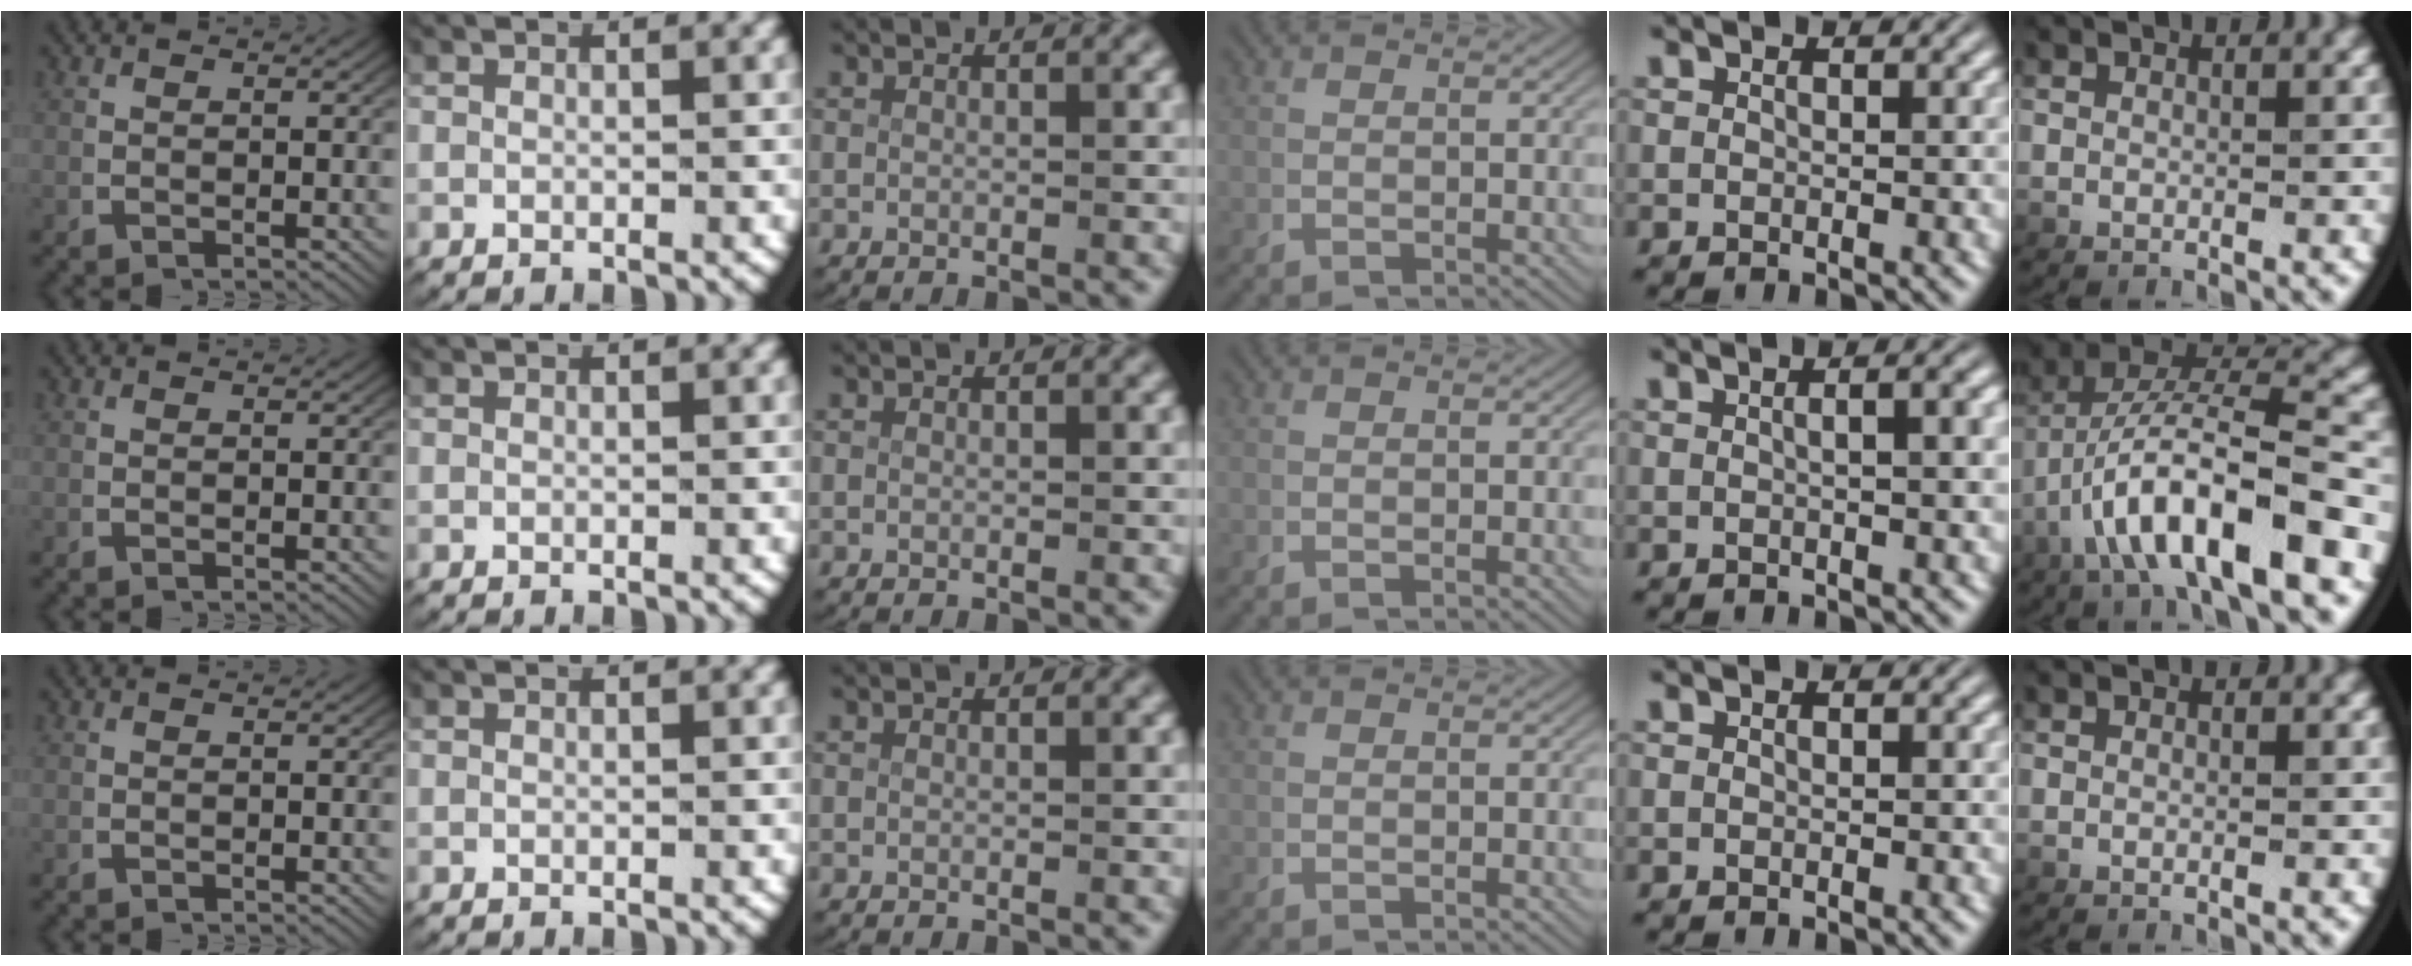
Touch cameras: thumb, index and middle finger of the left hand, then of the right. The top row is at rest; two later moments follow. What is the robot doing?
{"motion": "lift_and_place", "object": "ribbon"}